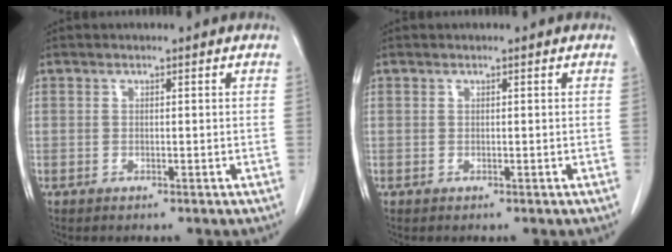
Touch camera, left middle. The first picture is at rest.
{"total": 0.0}